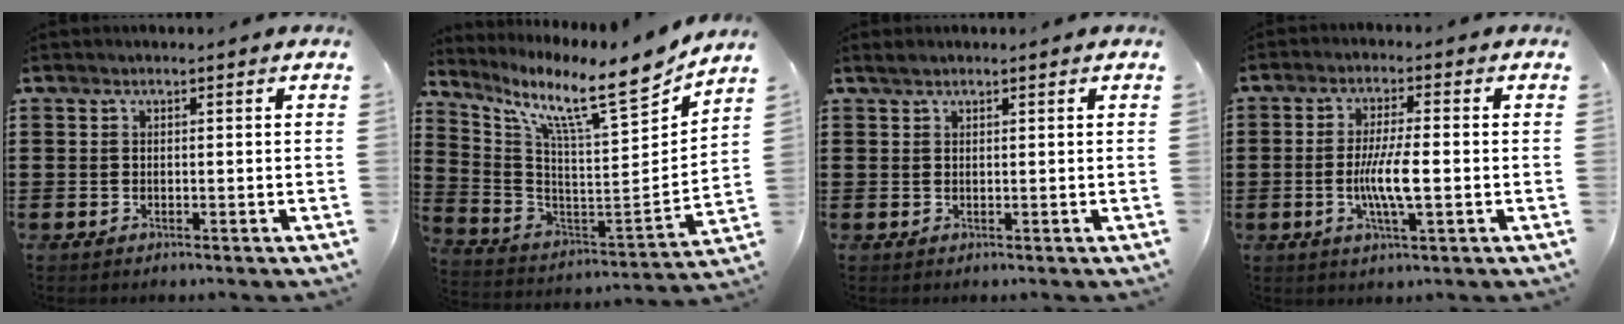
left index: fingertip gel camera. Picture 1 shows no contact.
{"total": 11.3, "force": [9.0, 0.8, 6.8], "torque": [-0.147, -0.078, 0.138]}
{"total": 0.9, "force": [0.8, 0.3, 0.3], "torque": [-0.008, 0.002, 0.015]}
{"total": 6.6, "force": [-0.9, 1.2, 6.4], "torque": [-0.132, -0.006, -0.024]}